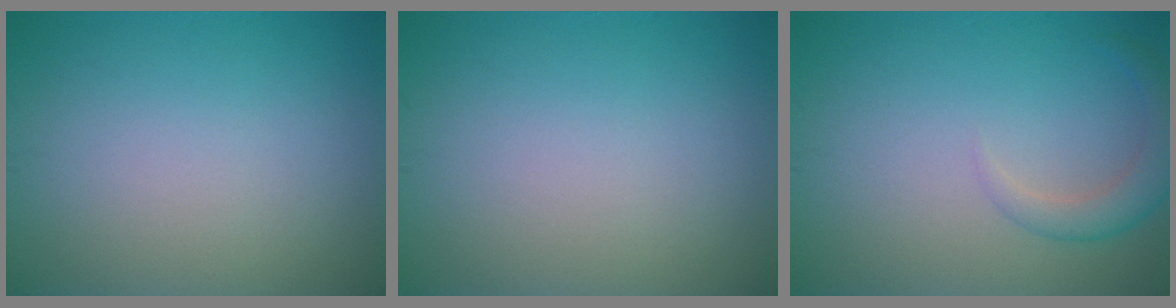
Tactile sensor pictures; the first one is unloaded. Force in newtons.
{"total": 0.0}
{"total": 2.6, "press": 2.5, "slide": 0.2}